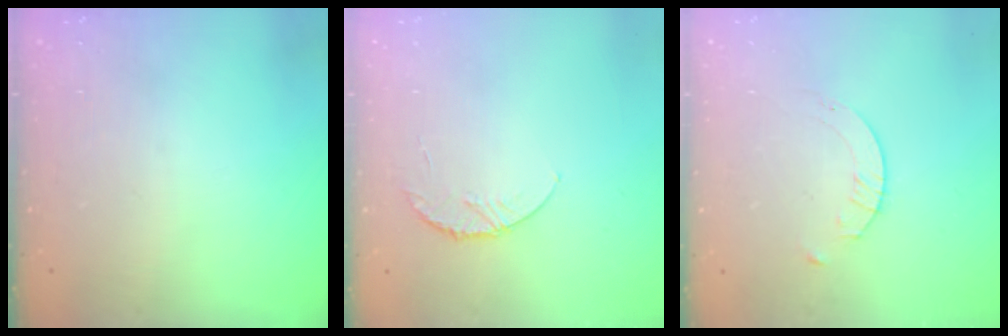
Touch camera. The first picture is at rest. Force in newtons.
{"total": 5.7, "press": 5.7, "slide": 0.7}
{"total": 1.6, "press": 1.6, "slide": 0.2}